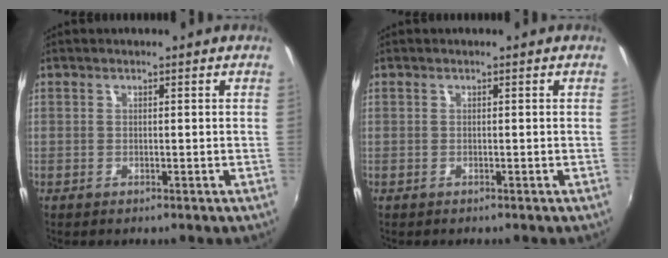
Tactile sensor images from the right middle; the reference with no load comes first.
{"total": 0.0}